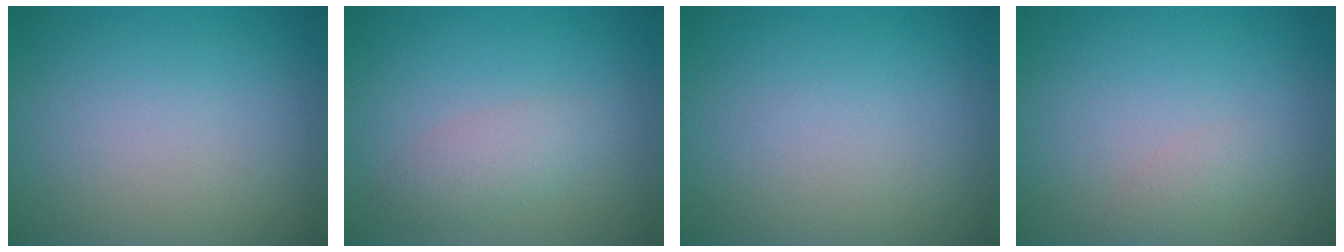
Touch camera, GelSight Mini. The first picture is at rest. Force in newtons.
{"total": 2.1, "press": 2.1, "slide": 0.0}
{"total": 0.0}
{"total": 1.0, "press": 1.0, "slide": 0.0}